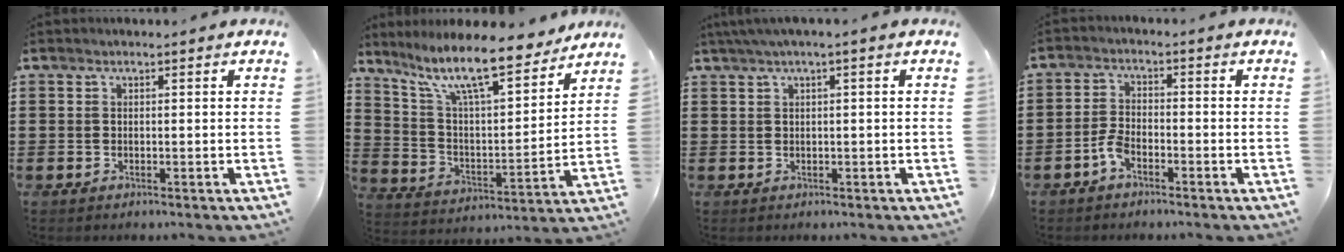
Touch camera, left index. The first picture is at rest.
{"total": 12.3, "force": [10.1, 1.6, 7.0], "torque": [-0.161, -0.053, 0.170]}
{"total": 1.6, "force": [0.2, -0.1, 1.6], "torque": [-0.026, -0.003, 0.003]}
{"total": 3.3, "force": [-2.0, 1.2, 2.2], "torque": [-0.063, 0.000, -0.045]}